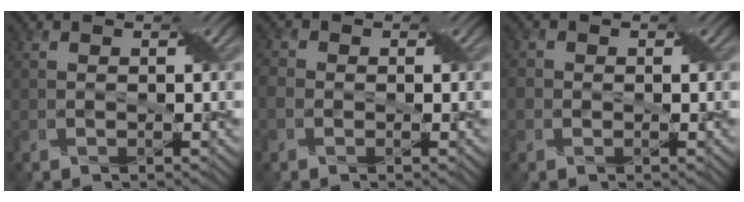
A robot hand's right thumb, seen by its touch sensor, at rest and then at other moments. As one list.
[{"total": 2.0, "force": [-0.6, 1.6, 0.9], "torque": [-0.026, 0.002, -0.019]}, {"total": 1.5, "force": [-0.2, 1.4, 0.4], "torque": [-0.009, -0.002, -0.006]}]